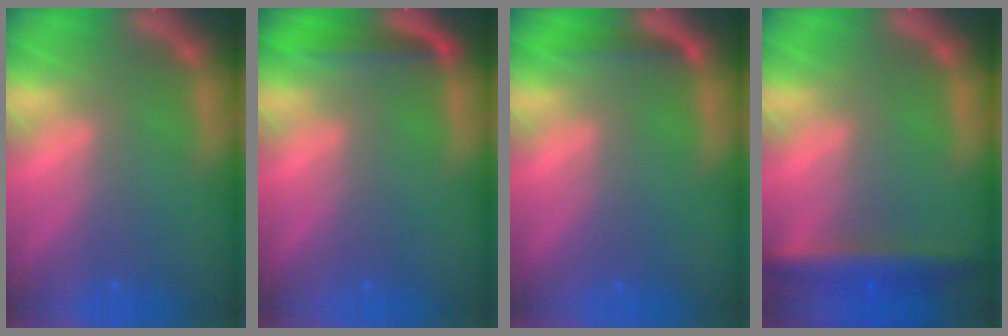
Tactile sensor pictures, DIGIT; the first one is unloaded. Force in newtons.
{"total": 2.5}
{"total": 1.4}
{"total": 4.4}